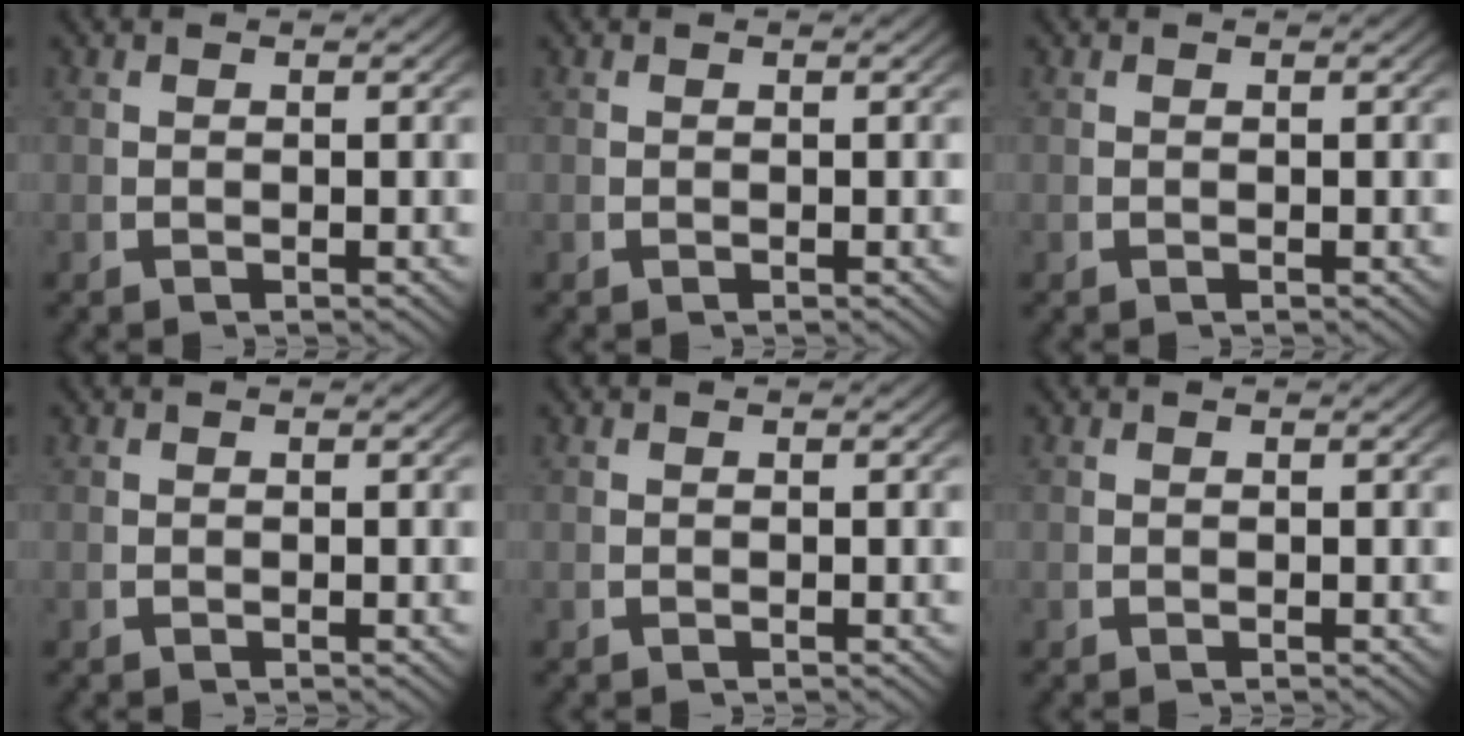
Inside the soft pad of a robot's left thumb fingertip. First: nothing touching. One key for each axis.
{"total": 0.0}
{"total": 0.0}
{"total": 0.0}
{"total": 0.0}
{"total": 0.0}